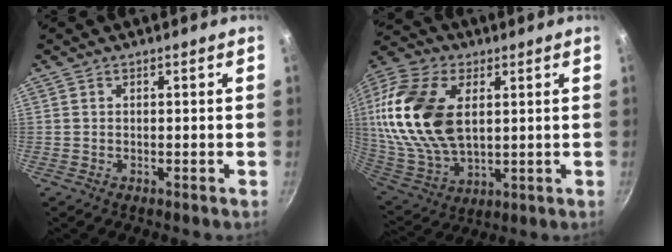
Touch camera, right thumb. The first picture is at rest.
{"total": 23.4, "force": [4.9, 14.2, 17.9], "torque": [-0.363, -0.014, 0.094]}